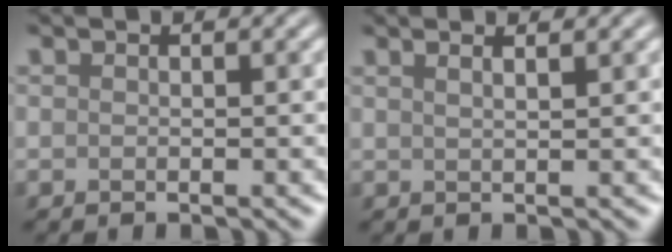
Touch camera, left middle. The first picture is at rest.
{"total": 2.9, "force": [1.8, 1.3, 1.9], "torque": [-0.001, 0.014, -0.010]}